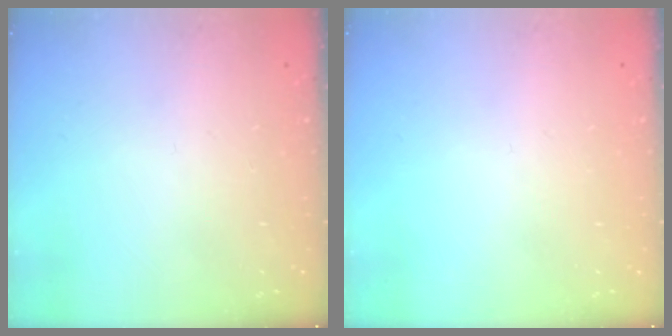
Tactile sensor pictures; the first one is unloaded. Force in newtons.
{"total": 0.0}